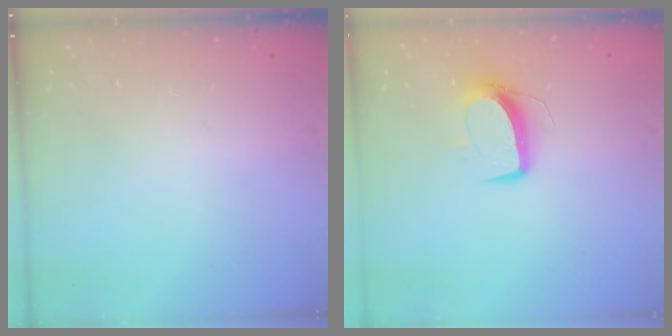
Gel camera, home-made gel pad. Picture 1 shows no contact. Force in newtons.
{"total": 9.9, "press": 9.9, "slide": 0.4}